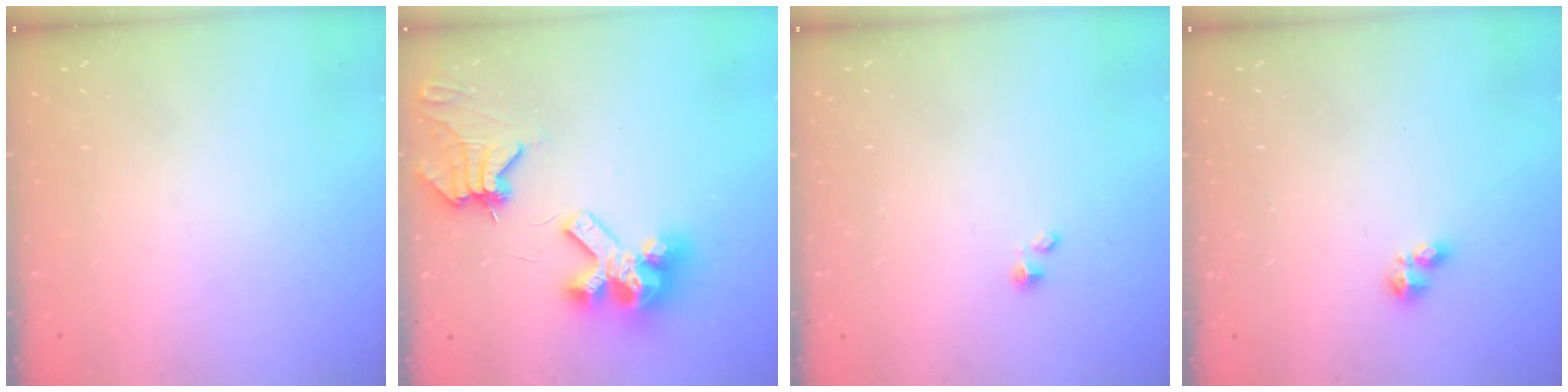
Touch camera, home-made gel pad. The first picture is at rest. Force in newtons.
{"total": 11.5, "press": 11.4, "slide": 1.5}
{"total": 1.5, "press": 1.5, "slide": 0.0}
{"total": 4.0, "press": 3.9, "slide": 0.6}